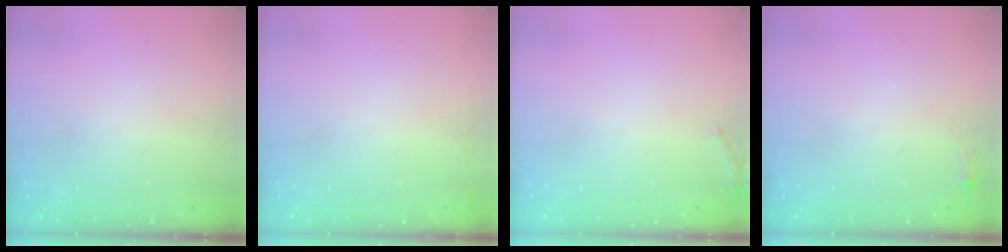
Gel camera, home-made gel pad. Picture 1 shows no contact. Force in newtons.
{"total": 2.5, "press": 2.4, "slide": 0.9}
{"total": 5.6, "press": 5.3, "slide": 1.7}
{"total": 2.8, "press": 2.8, "slide": 0.4}